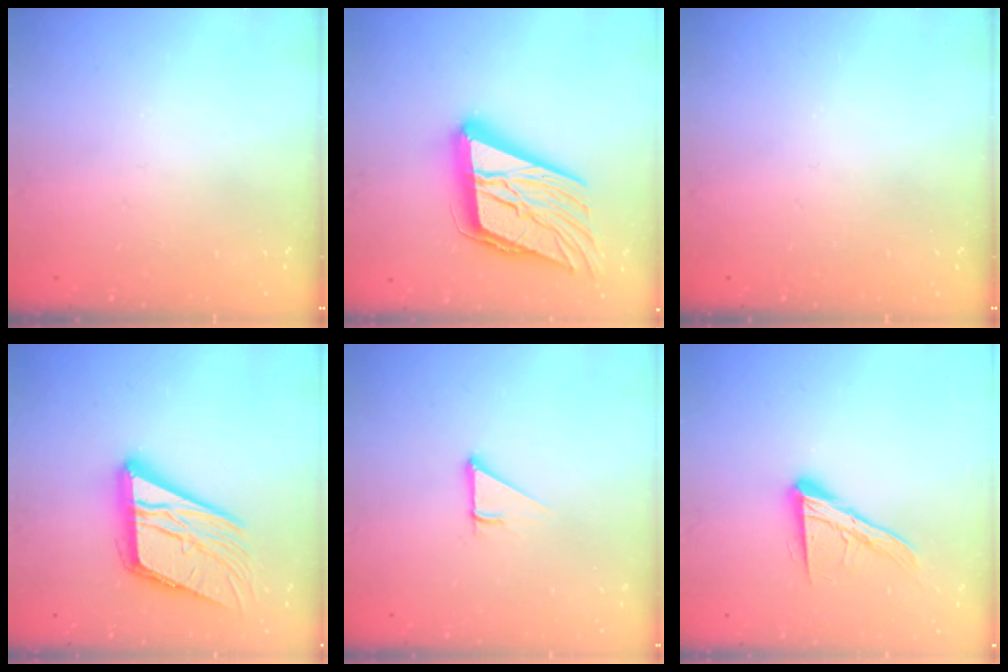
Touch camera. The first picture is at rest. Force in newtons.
{"total": 27.8, "press": 27.3, "slide": 5.1}
{"total": 0.0}
{"total": 19.1, "press": 18.9, "slide": 2.6}
{"total": 3.0, "press": 3.0, "slide": 0.2}
{"total": 14.2, "press": 14.1, "slide": 1.1}